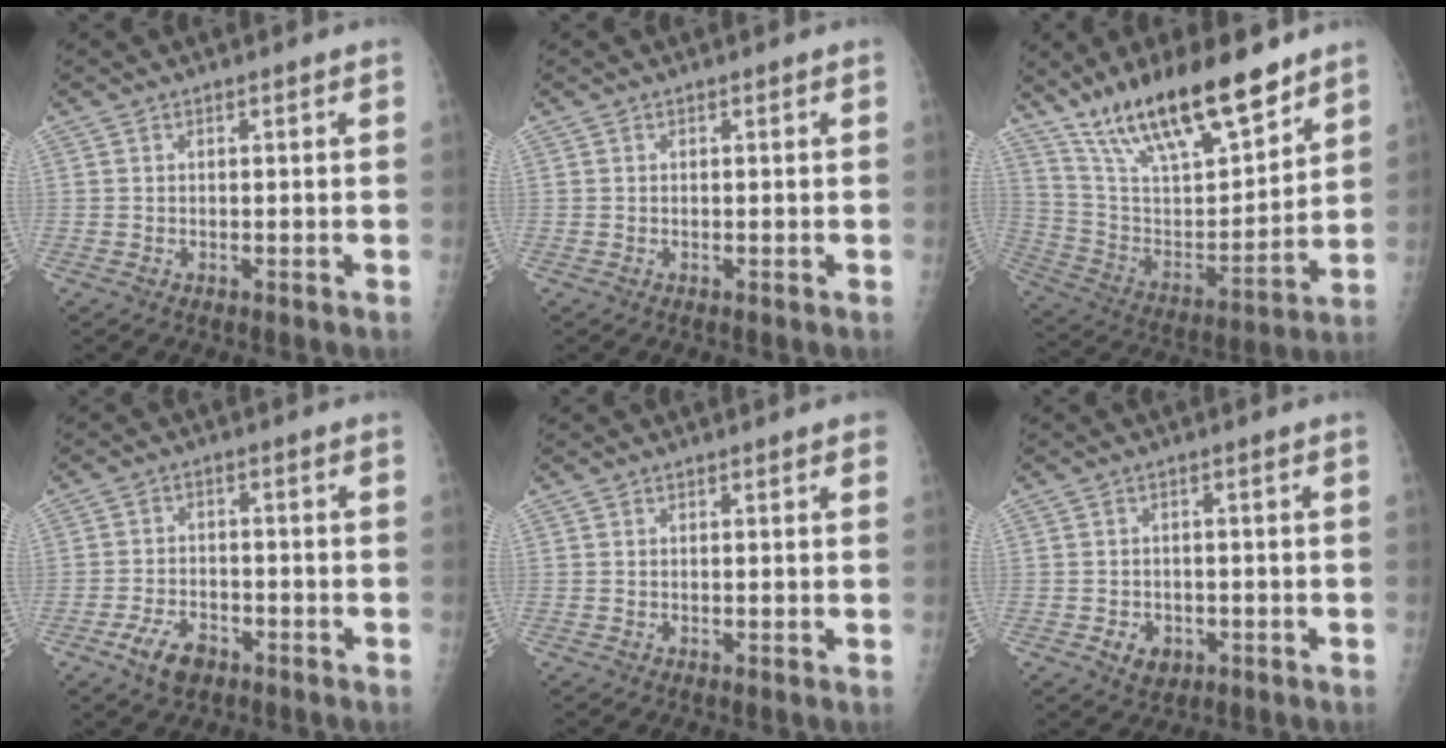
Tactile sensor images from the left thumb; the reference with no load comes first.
{"total": 0.0}
{"total": 23.0, "force": [16.4, 6.9, 14.5], "torque": [-0.221, -0.065, 0.297]}
{"total": 6.1, "force": [-3.6, 3.5, 3.5], "torque": [-0.062, 0.019, -0.062]}
{"total": 1.3, "force": [0.8, 0.3, 1.0], "torque": [-0.012, 0.002, 0.007]}
{"total": 3.9, "force": [-1.5, 3.1, 1.9], "torque": [-0.018, 0.007, -0.012]}